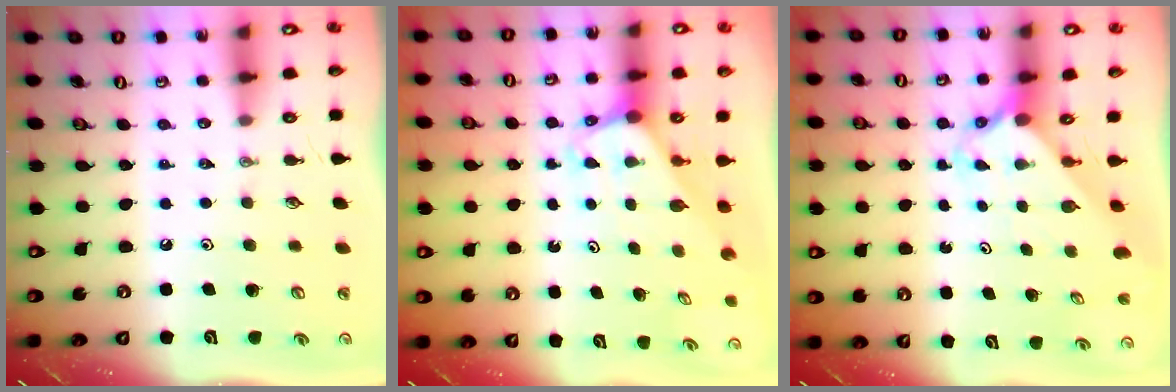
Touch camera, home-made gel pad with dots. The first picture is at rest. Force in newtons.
{"total": 2.2, "press": 2.2, "slide": 0.1}
{"total": 2.2, "press": 2.2, "slide": 0.2}